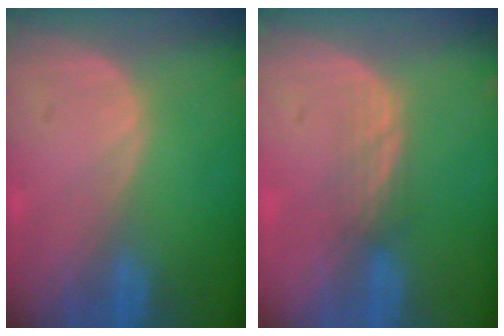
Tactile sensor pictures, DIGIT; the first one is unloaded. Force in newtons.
{"total": 2.3, "press": 2.2, "slide": 0.6}